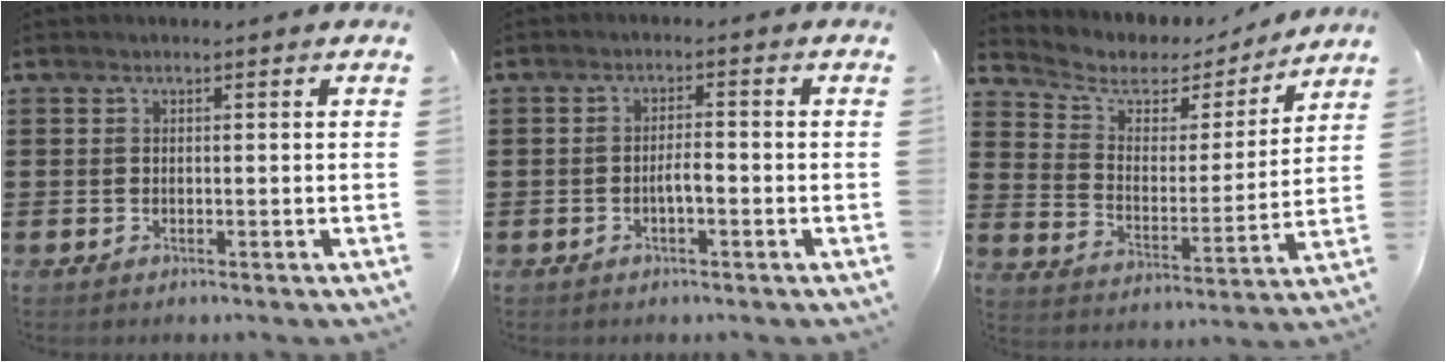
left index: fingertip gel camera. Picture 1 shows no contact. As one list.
[{"total": 2.4, "force": [-1.0, 0.6, 2.1], "torque": [-0.040, 0.006, -0.019]}, {"total": 5.1, "force": [3.8, 2.9, 1.5], "torque": [-0.062, -0.021, 0.060]}]